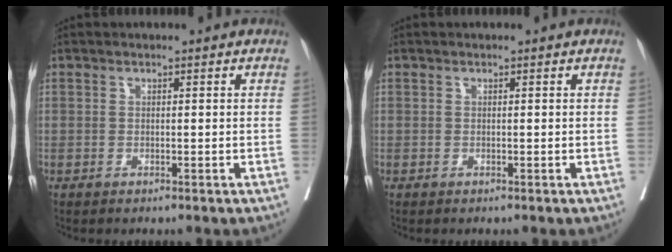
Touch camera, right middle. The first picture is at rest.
{"total": 0.0}